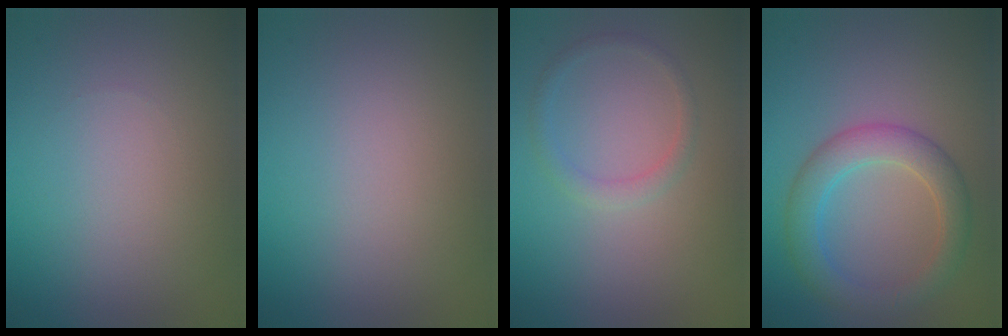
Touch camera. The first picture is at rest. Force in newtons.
{"total": 0.0}
{"total": 1.4, "press": 1.4, "slide": 0.1}
{"total": 4.3, "press": 4.3, "slide": 0.2}